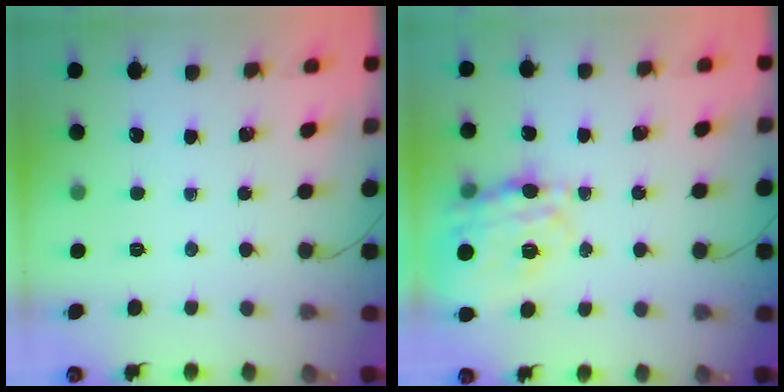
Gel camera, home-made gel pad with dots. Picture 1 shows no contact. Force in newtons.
{"total": 20.6, "press": 20.4, "slide": 2.6}